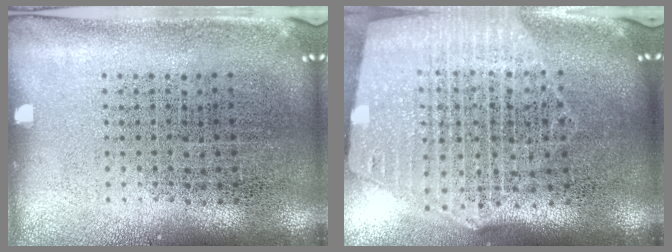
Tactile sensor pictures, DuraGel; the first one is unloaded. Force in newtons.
{"total": 2.7, "press": 2.3, "slide": 1.4}